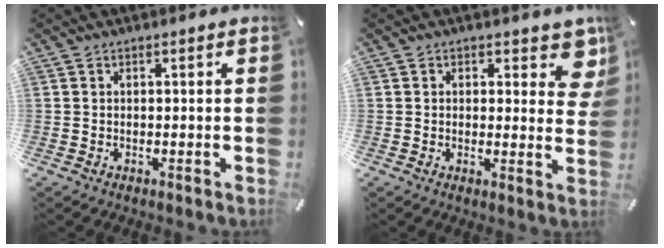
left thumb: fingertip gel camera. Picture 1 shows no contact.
{"total": 6.3, "force": [3.6, 3.5, 3.8], "torque": [-0.018, -0.026, 0.055]}